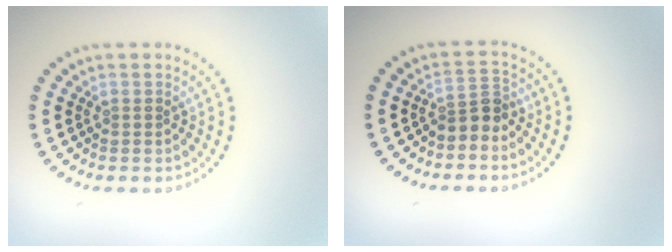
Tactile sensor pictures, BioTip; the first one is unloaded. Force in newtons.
{"total": 2.4, "press": 1.8, "slide": 1.6}